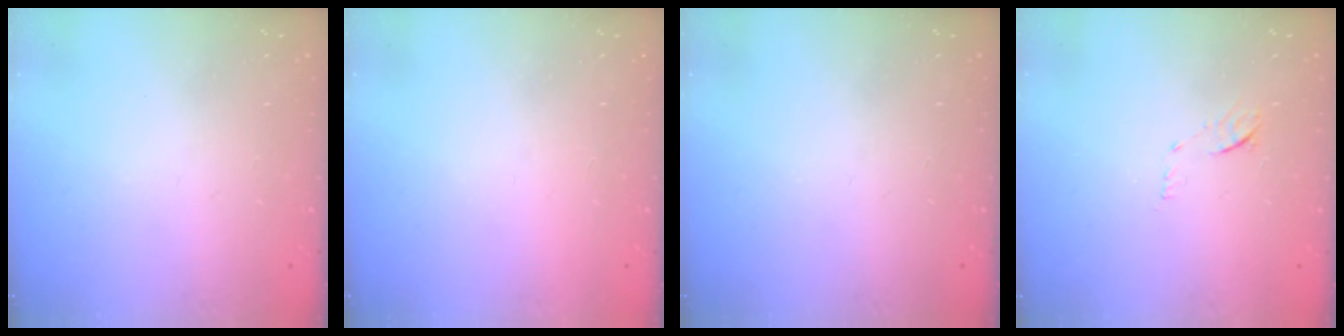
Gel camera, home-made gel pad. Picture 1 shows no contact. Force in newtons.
{"total": 1.5, "press": 1.5, "slide": 0.1}
{"total": 0.0}
{"total": 6.2, "press": 6.1, "slide": 0.7}